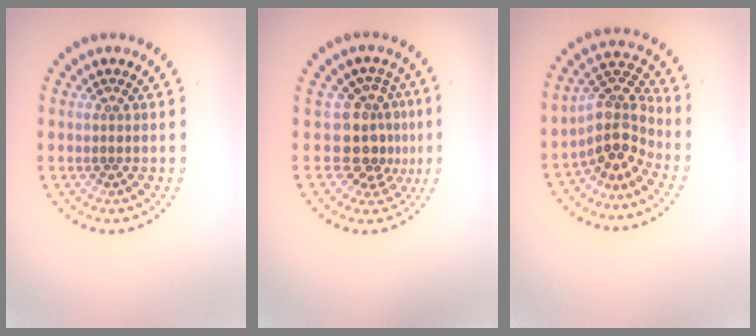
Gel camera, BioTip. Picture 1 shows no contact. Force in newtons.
{"total": 3.8, "press": 2.9, "slide": 2.6}
{"total": 4.0, "press": 3.0, "slide": 2.6}